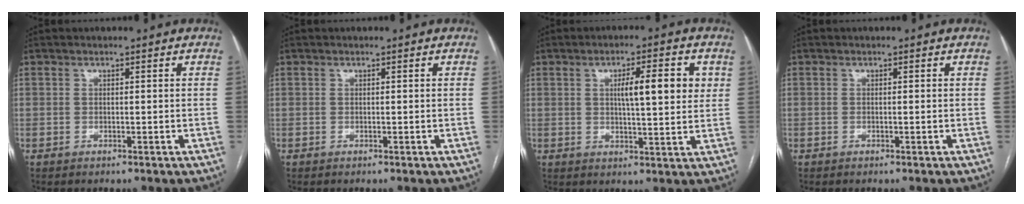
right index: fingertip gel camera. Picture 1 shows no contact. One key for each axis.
{"total": 0.0}
{"total": 8.0, "fx": 2.2, "fy": 1.4, "fz": 7.6, "tx": -0.116, "ty": 0.009, "tz": 0.032}
{"total": 0.0}